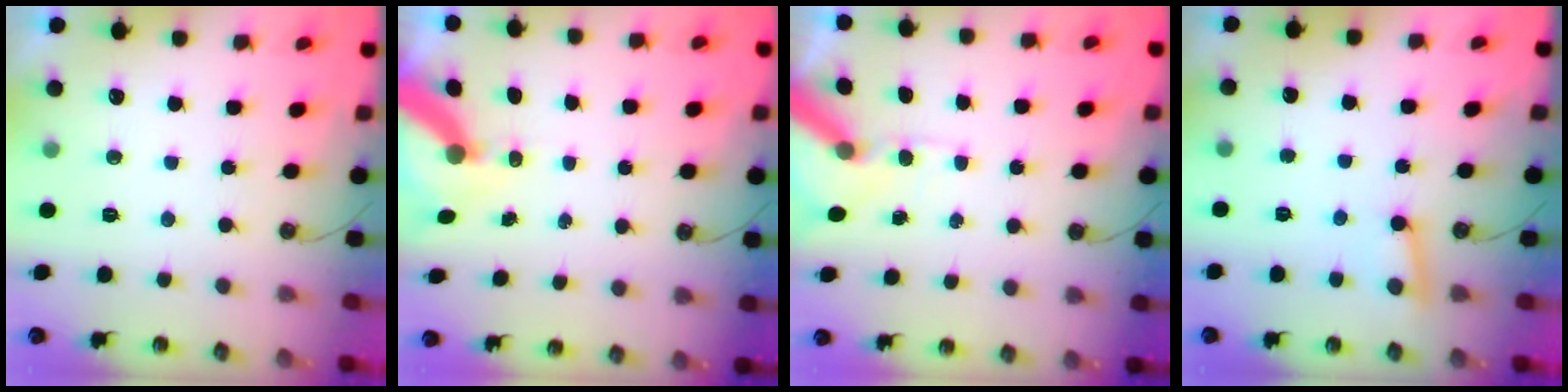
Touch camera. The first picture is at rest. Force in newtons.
{"total": 8.2, "press": 8.1, "slide": 0.9}
{"total": 10.7, "press": 10.6, "slide": 1.4}
{"total": 3.5, "press": 3.5, "slide": 0.3}